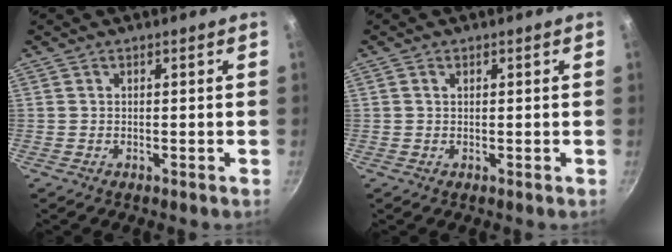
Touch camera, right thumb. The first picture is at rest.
{"total": 0.9, "force": [0.3, 0.7, 0.6], "torque": [-0.008, 0.003, 0.005]}